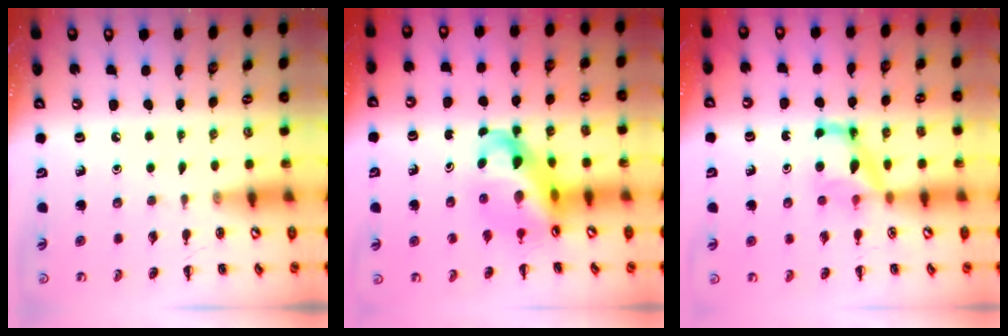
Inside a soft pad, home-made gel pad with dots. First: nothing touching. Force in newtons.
{"total": 11.8, "press": 11.4, "slide": 3.0}
{"total": 6.3, "press": 6.3, "slide": 0.5}